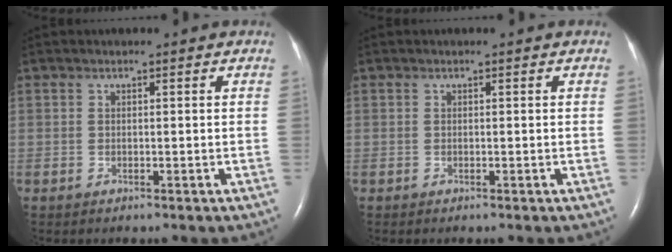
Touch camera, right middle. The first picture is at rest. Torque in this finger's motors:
{"motor_torque": [0.03, 0.00, -0.03, -0.01]}